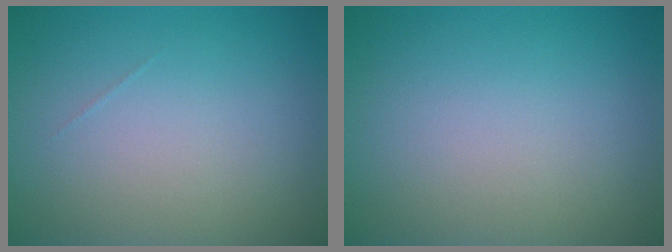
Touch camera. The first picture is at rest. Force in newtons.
{"total": 0.0}